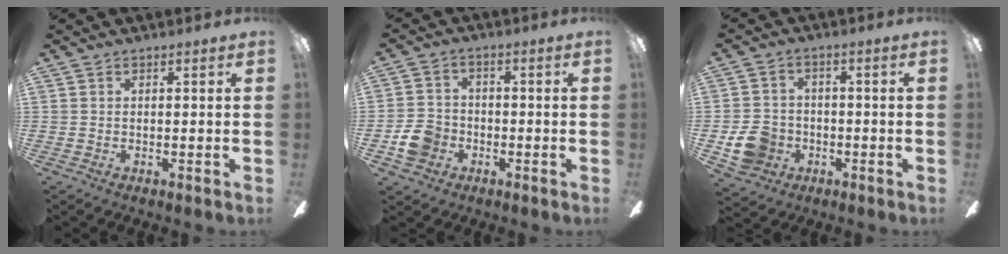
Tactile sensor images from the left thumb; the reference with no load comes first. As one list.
[{"total": 7.3, "force": [-2.7, 6.0, 3.0], "torque": [-0.076, 0.021, -0.048]}, {"total": 8.6, "force": [-2.6, 7.5, 3.3], "torque": [-0.073, 0.020, -0.046]}]